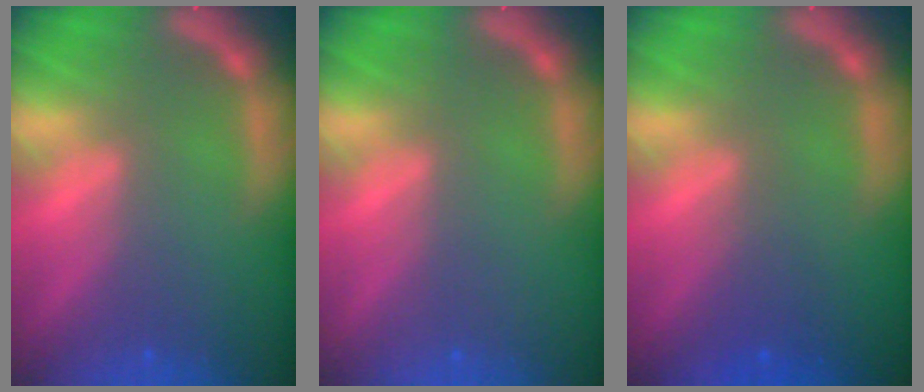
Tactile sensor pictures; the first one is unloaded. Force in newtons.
{"total": 0.0}
{"total": 2.0}